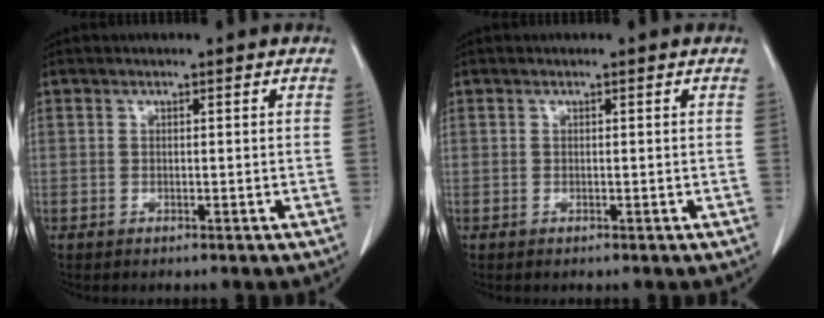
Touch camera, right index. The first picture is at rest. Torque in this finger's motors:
{"motor_torque": [0.00, 0.00, 0.00, 0.00]}